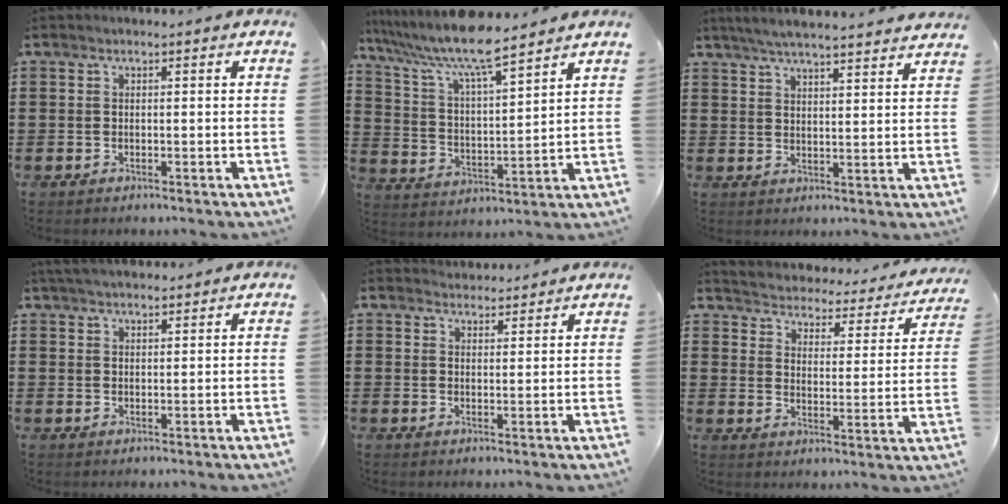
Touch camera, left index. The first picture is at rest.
{"total": 8.6, "force": [7.5, 0.5, 4.4], "torque": [-0.115, -0.043, 0.124]}
{"total": 4.8, "force": [4.6, -0.2, 1.5], "torque": [-0.042, -0.019, 0.081]}
{"total": 2.4, "force": [2.3, 0.4, 0.8], "torque": [-0.021, 0.002, 0.044]}
{"total": 2.5, "force": [2.4, 0.3, -0.2], "torque": [-0.002, -0.005, 0.047]}
{"total": 2.6, "force": [2.6, 0.1, -0.3], "torque": [-0.017, -0.032, 0.034]}